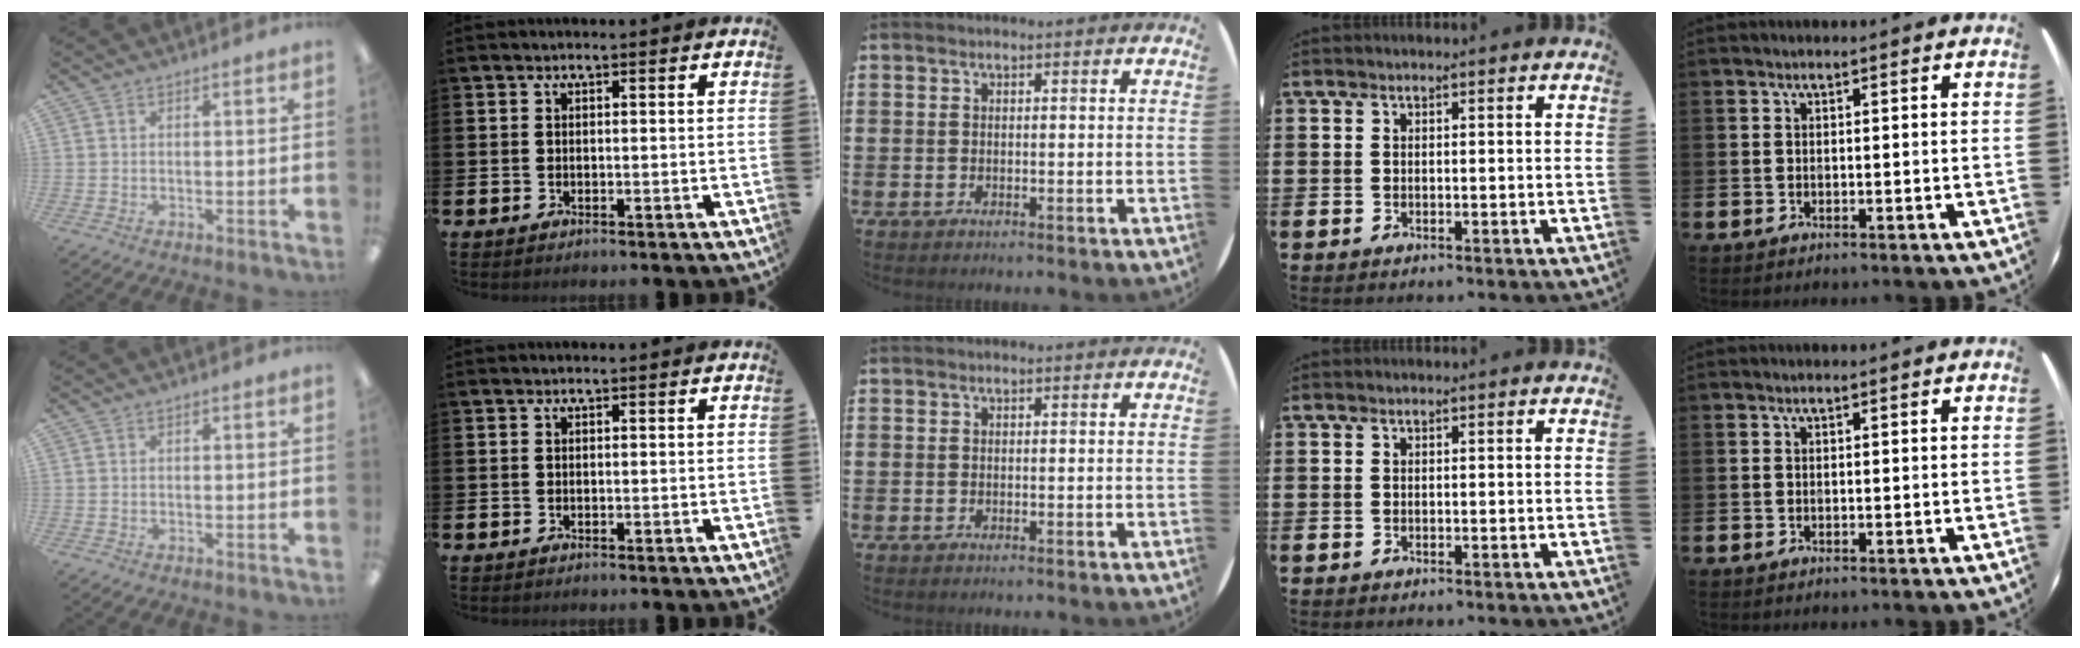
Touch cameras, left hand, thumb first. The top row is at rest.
{}